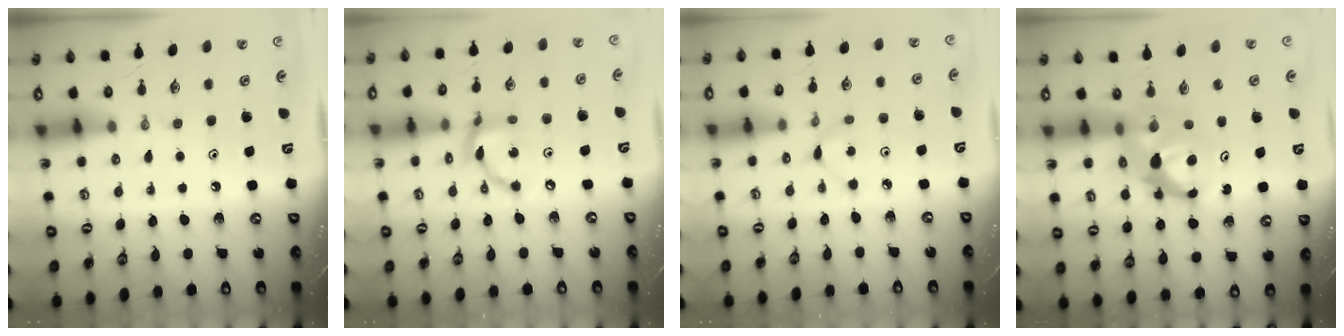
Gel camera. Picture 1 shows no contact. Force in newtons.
{"total": 12.2, "press": 12.2, "slide": 0.9}
{"total": 2.6, "press": 2.6, "slide": 0.3}
{"total": 8.1, "press": 8.1, "slide": 0.5}